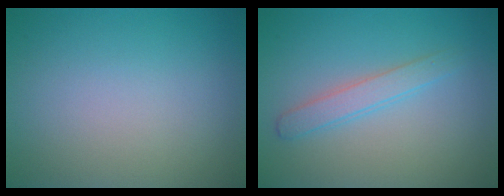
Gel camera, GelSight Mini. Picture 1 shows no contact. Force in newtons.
{"total": 2.1, "press": 2.1, "slide": 0.0}